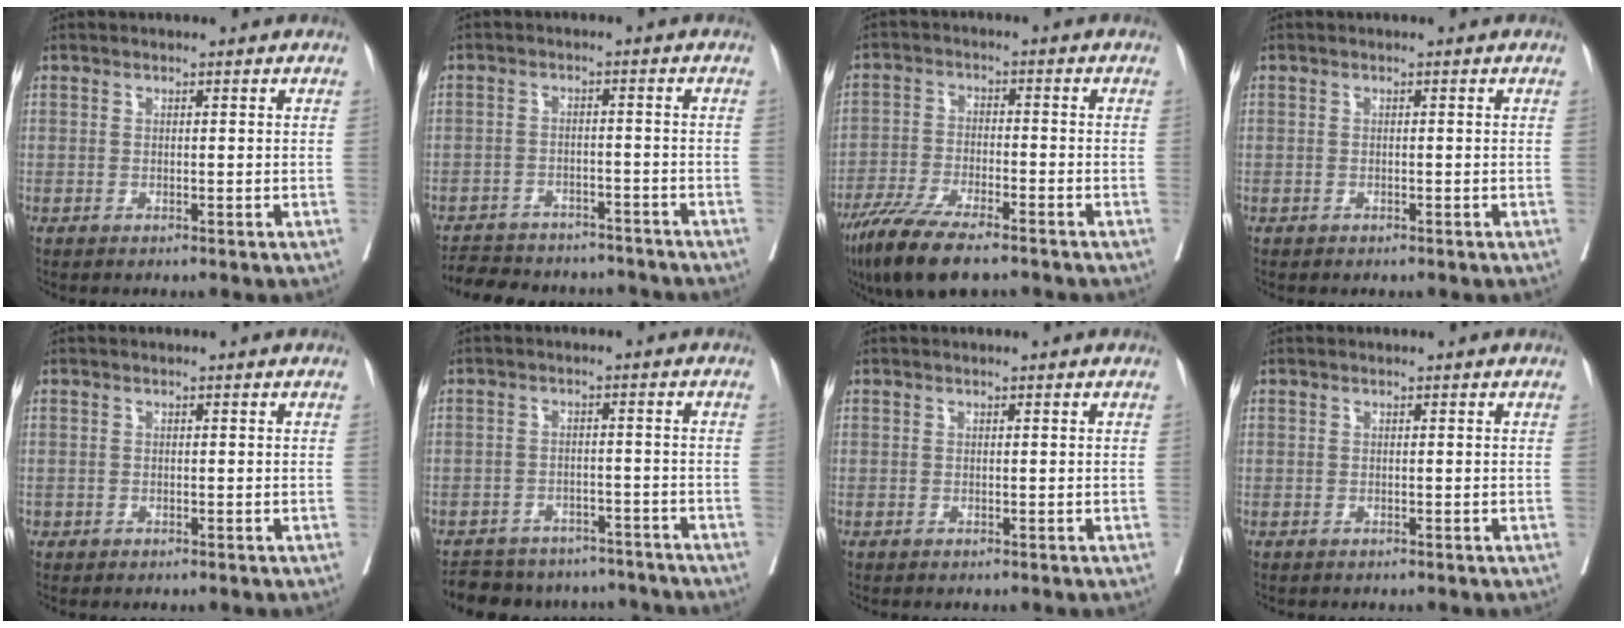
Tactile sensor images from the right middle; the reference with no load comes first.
{"total": 13.6, "force": [-12.3, 4.6, 3.5], "torque": [-0.072, 0.012, -0.162]}
{"total": 11.2, "force": [-8.2, 2.3, 7.2], "torque": [-0.125, -0.025, -0.142]}
{"total": 0.0}
{"total": 0.0}
{"total": 12.8, "force": [-11.4, 5.3, 2.3], "torque": [-0.038, 0.017, -0.141]}
{"total": 0.0}
{"total": 0.0}